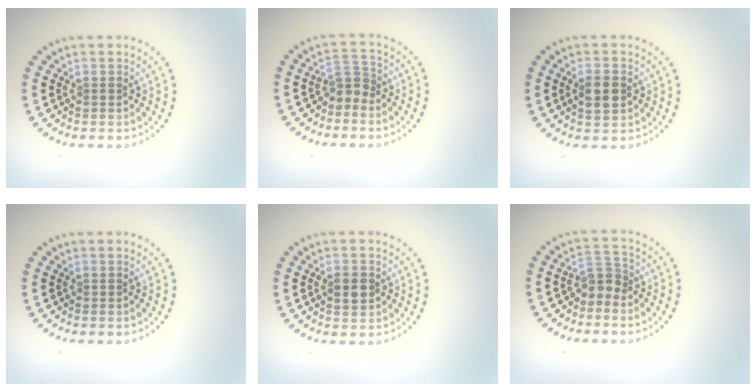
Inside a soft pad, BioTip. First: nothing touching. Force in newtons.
{"total": 2.1, "press": 1.6, "slide": 1.4}
{"total": 2.7, "press": 2.7, "slide": 0.1}
{"total": 0.0}
{"total": 2.2, "press": 2.2, "slide": 0.0}
{"total": 2.1, "press": 1.6, "slide": 1.4}